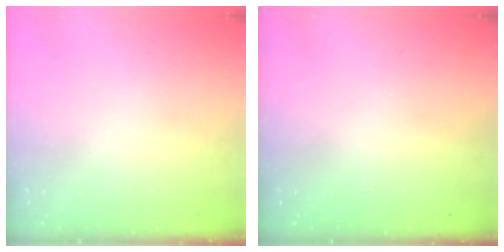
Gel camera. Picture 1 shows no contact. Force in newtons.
{"total": 0.0}